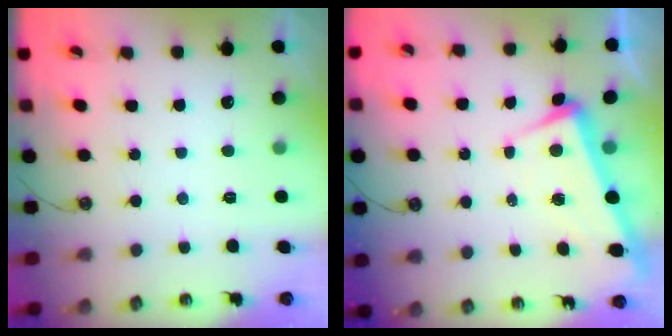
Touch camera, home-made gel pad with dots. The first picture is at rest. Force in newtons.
{"total": 3.9, "press": 3.6, "slide": 1.4}